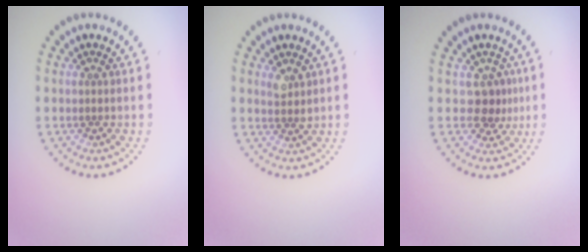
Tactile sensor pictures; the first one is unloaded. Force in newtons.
{"total": 1.6, "press": 1.3, "slide": 0.9}
{"total": 2.3, "press": 1.7, "slide": 1.6}